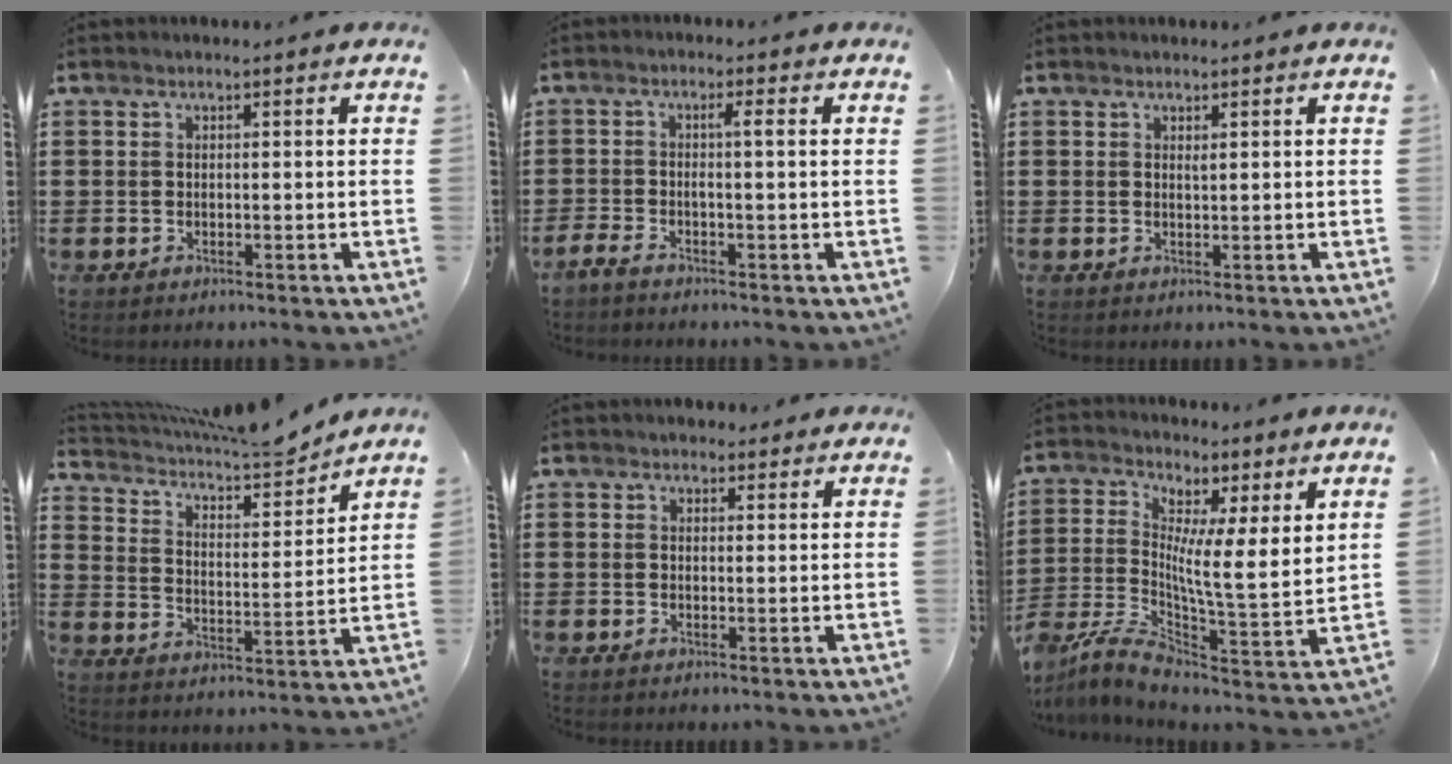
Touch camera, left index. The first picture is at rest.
{"total": 2.5, "force": [-0.5, -0.4, 2.4], "torque": [-0.053, -0.003, -0.017]}
{"total": 0.7, "force": [0.6, 0.1, 0.5], "torque": [-0.011, -0.001, 0.011]}
{"total": 7.1, "force": [6.4, 1.2, 2.8], "torque": [-0.067, -0.049, 0.104]}
{"total": 2.1, "force": [1.9, 0.8, 0.2], "torque": [0.000, 0.001, 0.034]}
{"total": 6.5, "force": [2.5, 1.8, 5.7], "torque": [-0.124, -0.029, 0.041]}